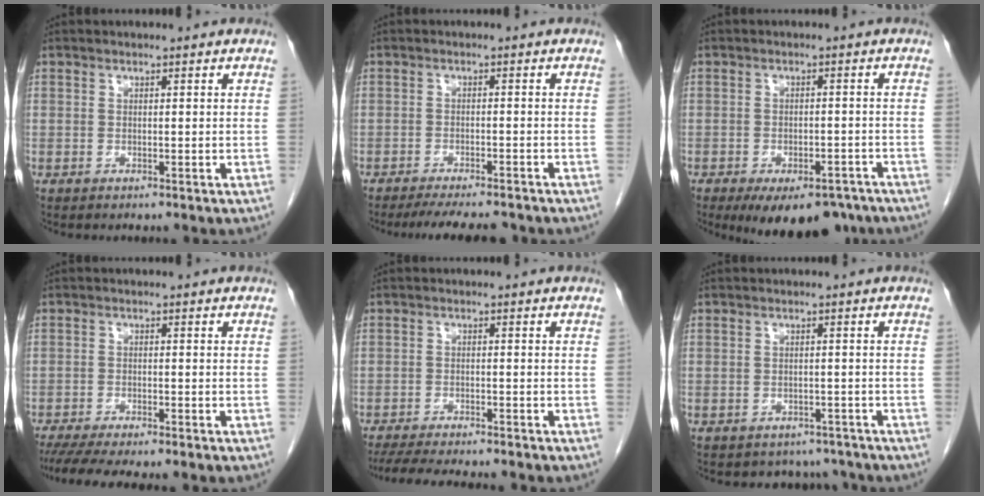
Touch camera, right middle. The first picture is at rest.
{"total": 9.0, "force": [-8.1, 1.2, 3.9], "torque": [-0.054, -0.012, -0.112]}
{"total": 12.2, "force": [-9.0, 5.4, 6.2], "torque": [-0.090, -0.007, -0.118]}
{"total": 9.9, "force": [-8.3, 0.8, 5.3], "torque": [-0.071, -0.012, -0.124]}
{"total": 12.2, "force": [-10.7, 1.4, 5.7], "torque": [-0.082, -0.017, -0.149]}
{"total": 5.4, "force": [-4.8, 2.5, -0.2], "torque": [0.011, 0.013, -0.053]}